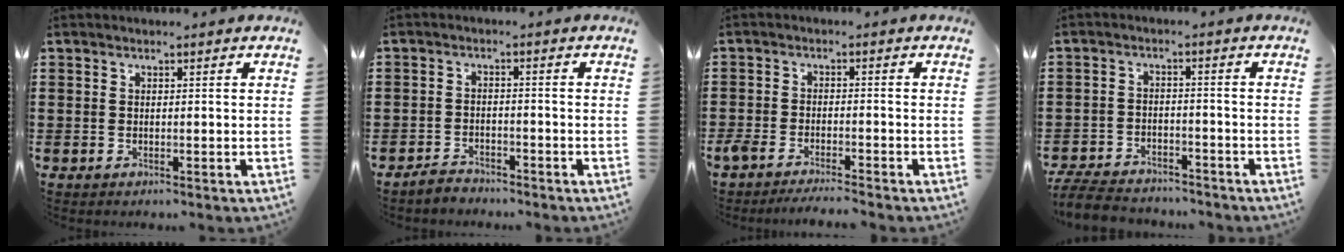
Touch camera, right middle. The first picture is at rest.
{"total": 2.4, "force": [-2.3, 0.4, 0.2], "torque": [-0.010, 0.003, -0.049]}
{"total": 3.2, "force": [-3.0, 0.2, 0.9], "torque": [-0.031, -0.004, -0.067]}
{"total": 5.7, "force": [-5.4, 1.2, 1.1], "torque": [-0.025, 0.007, -0.108]}